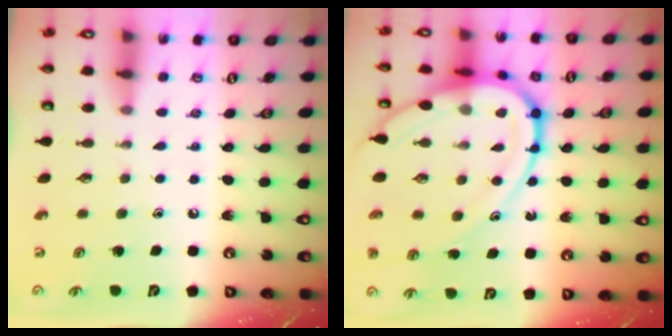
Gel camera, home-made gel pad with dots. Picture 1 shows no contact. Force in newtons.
{"total": 17.7, "press": 17.7, "slide": 1.1}